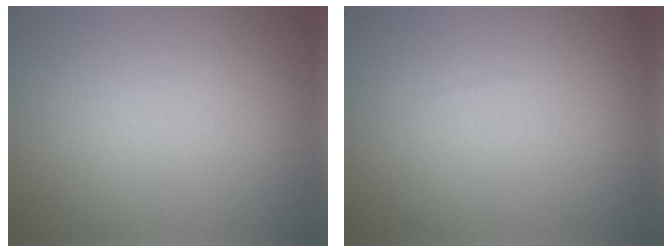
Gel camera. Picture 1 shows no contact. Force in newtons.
{"total": 0.0}